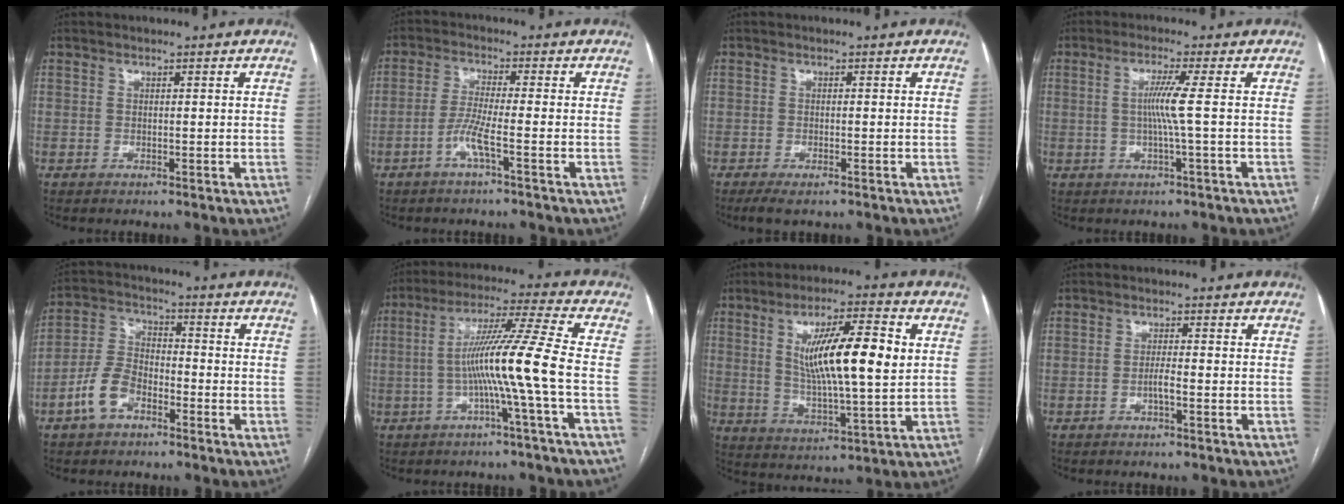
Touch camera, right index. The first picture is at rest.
{"total": 4.5, "force": [-2.1, -0.3, 4.0], "torque": [-0.082, -0.001, -0.044]}
{"total": 2.9, "force": [-2.0, 0.9, 1.9], "torque": [-0.034, -0.005, -0.028]}
{"total": 4.4, "force": [0.0, -1.3, 4.2], "torque": [-0.085, 0.000, 0.001]}
{"total": 7.7, "force": [-4.1, 4.3, 4.9], "torque": [-0.118, 0.014, -0.081]}
{"total": 11.4, "force": [-2.3, -2.5, 10.9], "torque": [-0.199, 0.015, -0.043]}
{"total": 14.3, "force": [2.9, 2.1, 13.8], "torque": [-0.242, 0.006, 0.049]}
{"total": 1.8, "force": [-0.7, 0.0, 1.7], "torque": [-0.030, 0.002, -0.013]}